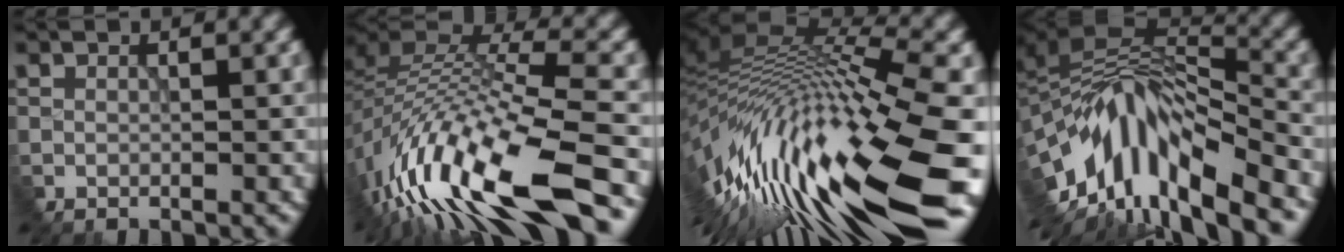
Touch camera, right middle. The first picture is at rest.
{"total": 14.3, "force": [-7.4, 4.2, 11.5], "torque": [-0.234, 0.016, -0.132]}
{"total": 16.6, "force": [-4.8, 4.7, 15.2], "torque": [-0.265, 0.004, -0.085]}
{"total": 13.0, "force": [-5.3, 5.4, 10.6], "torque": [-0.200, 0.019, -0.088]}